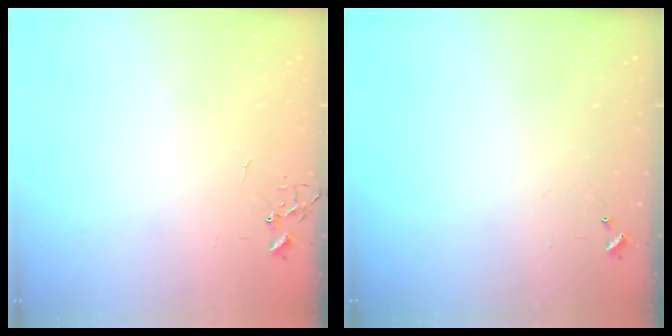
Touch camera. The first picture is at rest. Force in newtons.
{"total": 0.0}